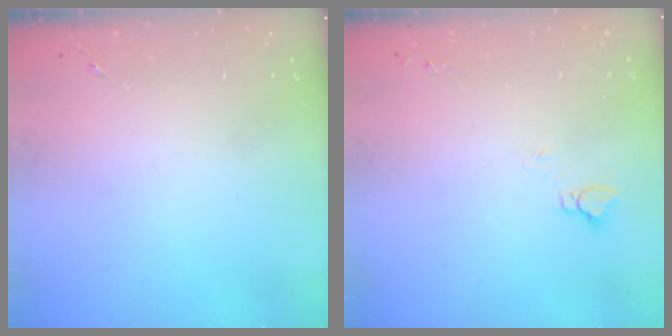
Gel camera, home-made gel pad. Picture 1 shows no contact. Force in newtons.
{"total": 4.0, "press": 4.0, "slide": 0.4}